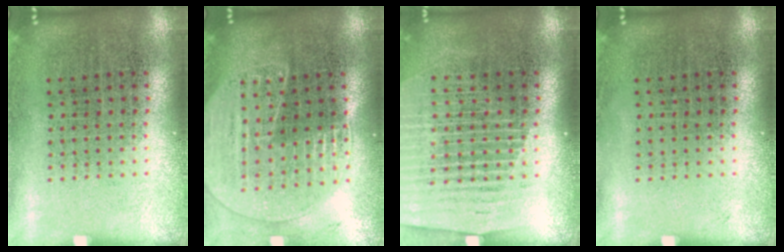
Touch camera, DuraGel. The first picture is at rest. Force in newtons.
{"total": 1.7, "press": 1.6, "slide": 0.6}
{"total": 1.5, "press": 1.4, "slide": 0.5}
{"total": 0.0}